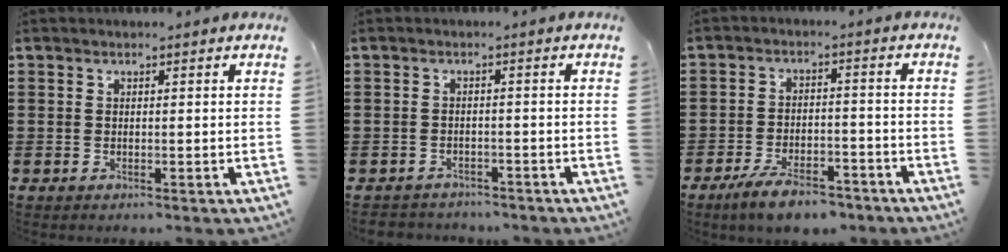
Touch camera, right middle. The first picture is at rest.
{"total": 1.8, "force": [-1.8, 0.4, -0.2], "torque": [-0.005, -0.001, -0.041]}
{"total": 6.2, "force": [-5.2, 1.5, 3.0], "torque": [-0.066, 0.001, -0.101]}